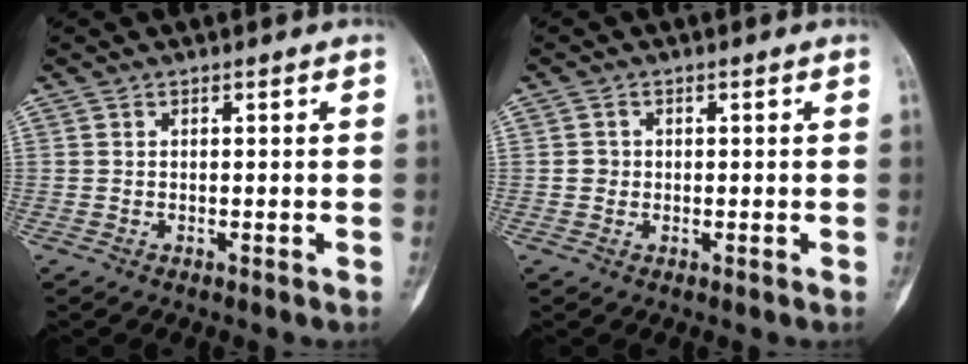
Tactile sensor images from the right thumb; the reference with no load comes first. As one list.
[{"total": 1.3, "force": [-0.1, 1.3, 0.4], "torque": [0.000, 0.003, -0.002]}]